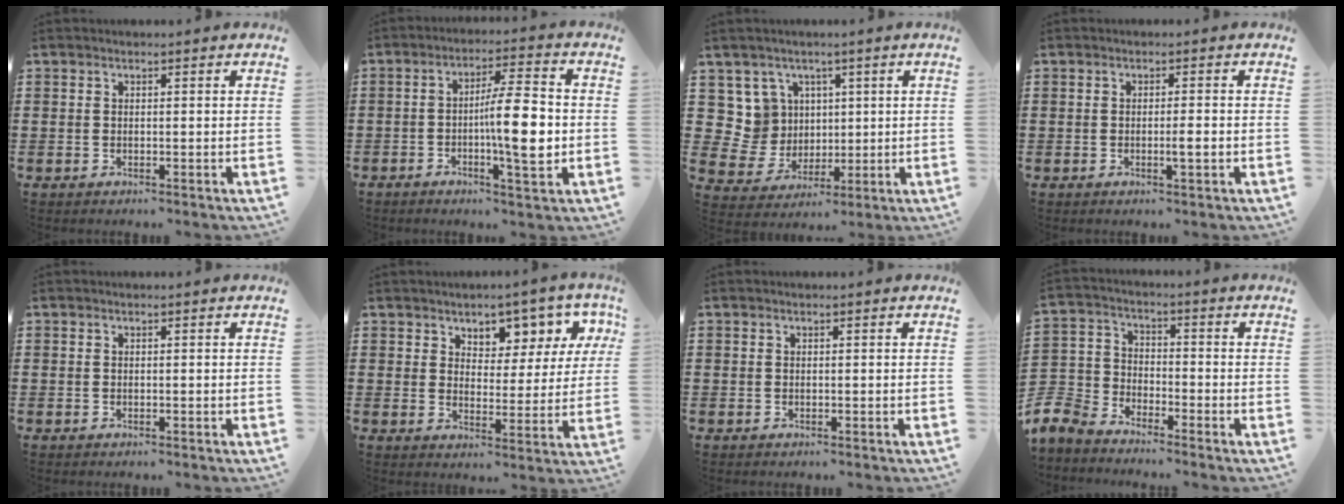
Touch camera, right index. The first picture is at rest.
{"total": 9.7, "force": [-0.9, 1.8, 9.5], "torque": [-0.138, -0.008, -0.019]}
{"total": 8.0, "force": [3.1, 7.3, 1.2], "torque": [-0.080, -0.001, 0.064]}
{"total": 2.2, "force": [-0.6, 0.1, 2.1], "torque": [-0.034, -0.004, -0.012]}
{"total": 0.0}
{"total": 5.2, "force": [4.2, 3.0, 0.8], "torque": [-0.033, -0.031, 0.068]}
{"total": 0.0}
{"total": 6.7, "force": [-6.3, 1.8, 1.1], "torque": [-0.057, -0.002, -0.136]}